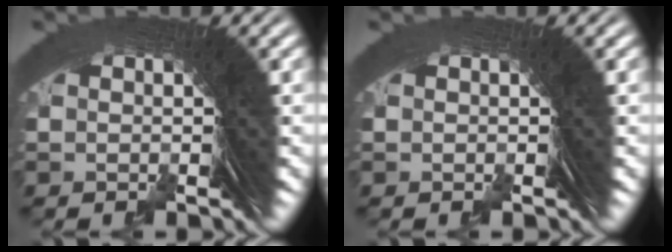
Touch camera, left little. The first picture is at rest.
{"total": 0.0}